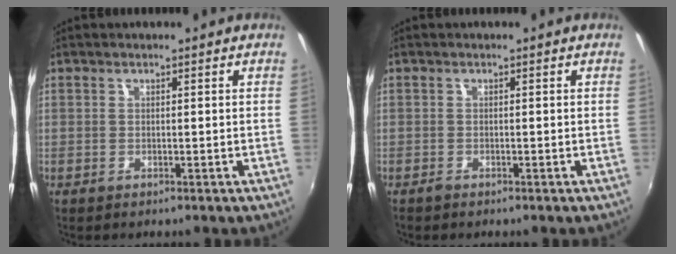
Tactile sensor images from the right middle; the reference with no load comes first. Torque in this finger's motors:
{"motor_torque": [0.14, -0.20, 0.00, 0.00]}